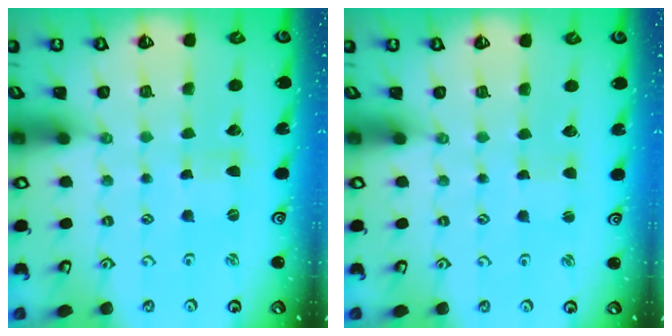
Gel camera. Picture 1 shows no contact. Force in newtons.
{"total": 0.9, "press": 0.9, "slide": 0.1}